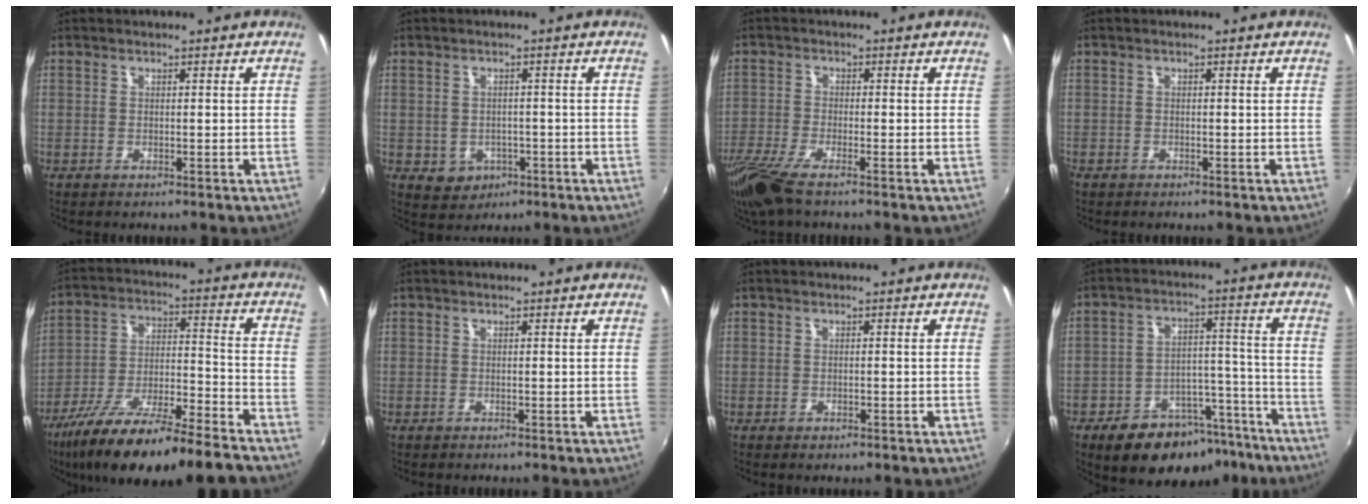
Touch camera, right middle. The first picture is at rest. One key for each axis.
{"total": 4.7, "fx": -1.5, "fy": 4.2, "fz": 1.6, "tx": -0.043, "ty": 0.000, "tz": -0.008}
{"total": 9.0, "fx": -6.6, "fy": 1.7, "fz": 5.9, "tx": -0.146, "ty": -0.039, "tz": -0.129}
{"total": 0.8, "fx": -0.6, "fy": 0.5, "fz": 0.1, "tx": -0.004, "ty": -0.003, "tz": -0.013}
{"total": 20.7, "fx": -16.5, "fy": 2.3, "fz": 12.4, "tx": -0.223, "ty": -0.039, "tz": -0.273}
{"total": 0.0}
{"total": 0.8, "fx": -0.5, "fy": 0.5, "fz": 0.3, "tx": -0.006, "ty": -0.005, "tz": -0.010}
{"total": 17.4, "fx": -12.6, "fy": 8.9, "fz": 8.1, "tx": -0.145, "ty": 0.030, "tz": -0.166}